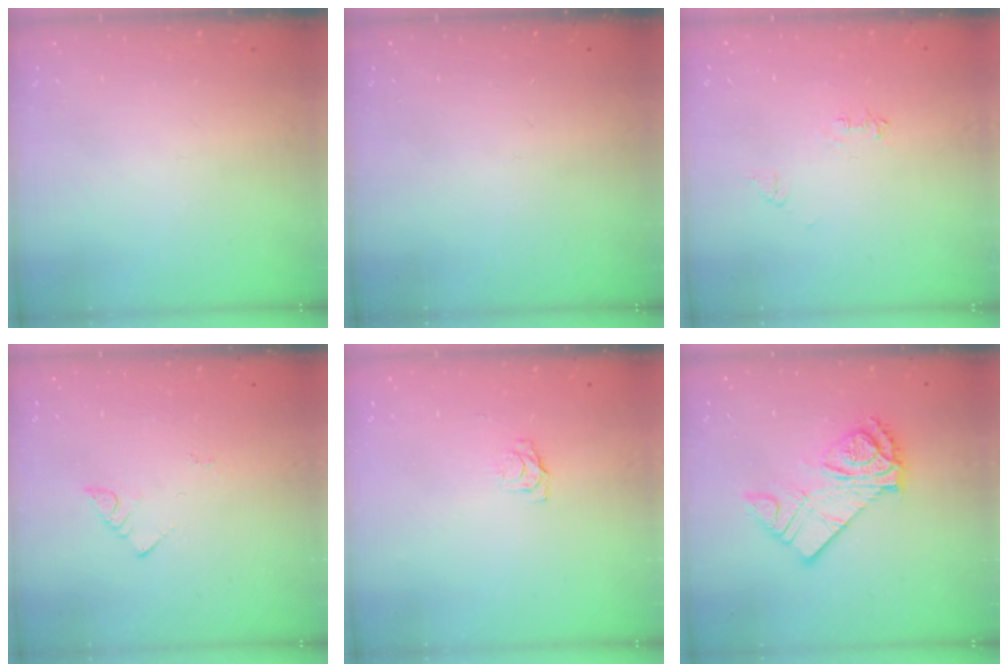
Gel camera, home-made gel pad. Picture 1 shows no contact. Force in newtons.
{"total": 0.0}
{"total": 5.3, "press": 5.3, "slide": 0.6}
{"total": 2.7, "press": 2.7, "slide": 0.6}
{"total": 3.2, "press": 3.1, "slide": 0.3}
{"total": 12.9, "press": 12.9, "slide": 0.7}